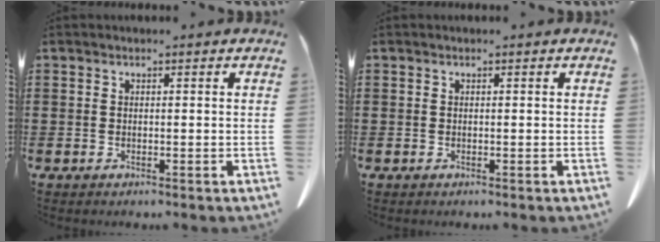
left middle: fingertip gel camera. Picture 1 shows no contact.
{"total": 0.0}